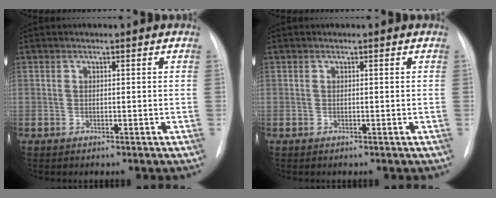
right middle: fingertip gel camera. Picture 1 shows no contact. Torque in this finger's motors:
{"motor_torque": [-0.15, 0.10, -0.01, 0.00]}